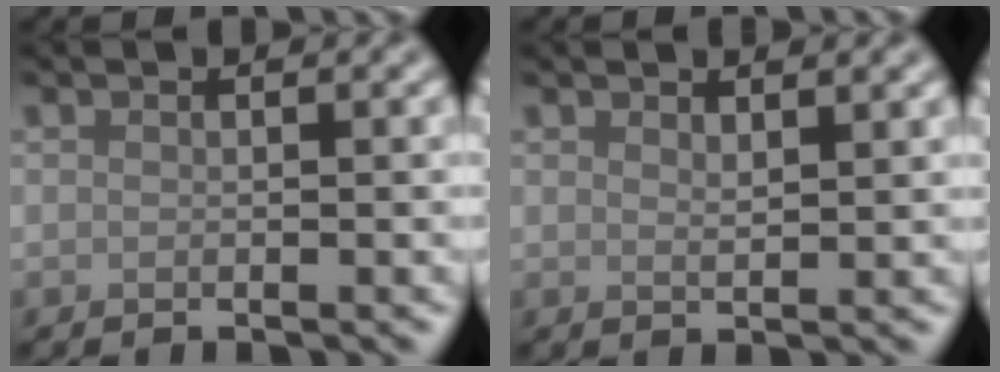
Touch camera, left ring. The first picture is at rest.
{"total": 1.2, "force": [1.0, 0.2, 0.6], "torque": [-0.011, -0.002, 0.018]}